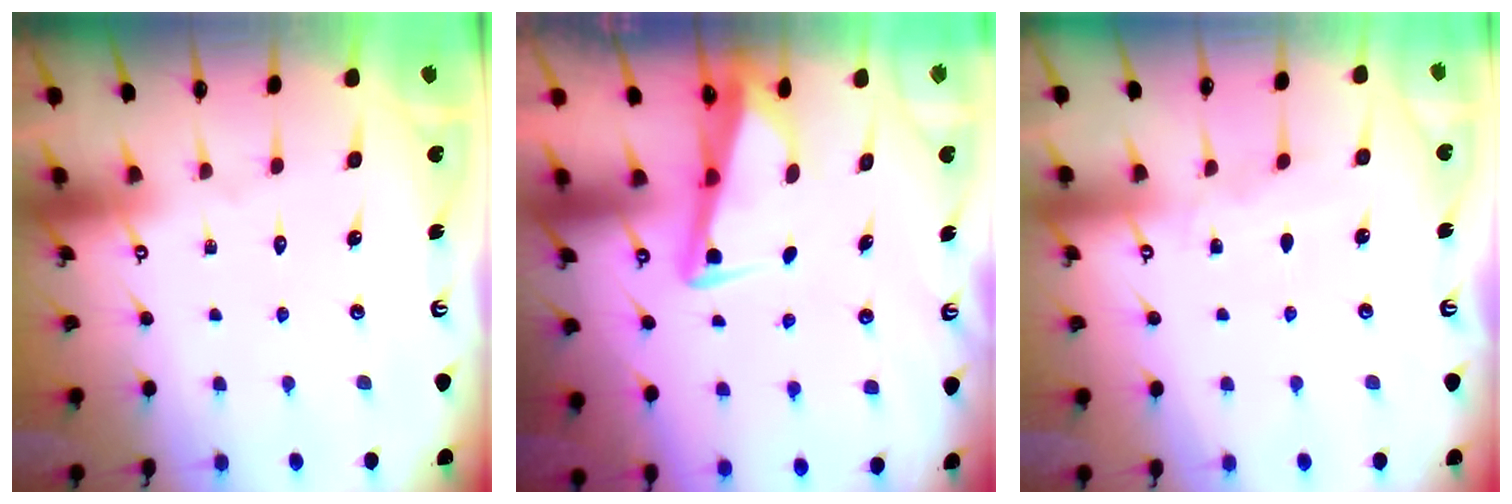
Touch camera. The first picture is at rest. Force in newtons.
{"total": 3.2, "press": 3.2, "slide": 0.3}
{"total": 2.6, "press": 2.6, "slide": 0.1}